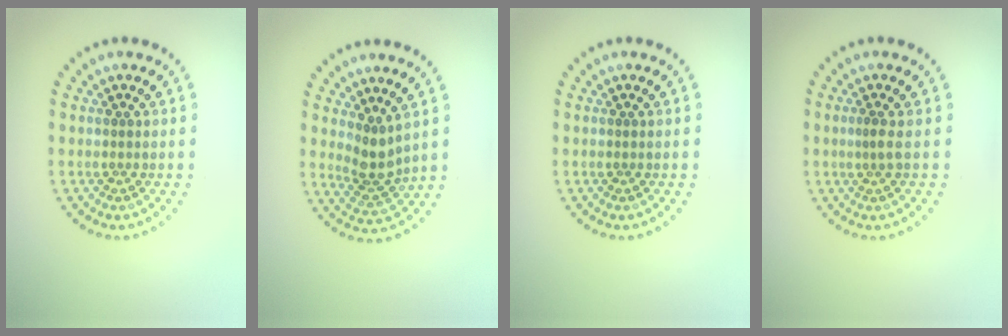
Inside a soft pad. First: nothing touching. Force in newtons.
{"total": 2.6, "press": 2.0, "slide": 1.6}
{"total": 0.0}
{"total": 0.8, "press": 0.5, "slide": 0.6}